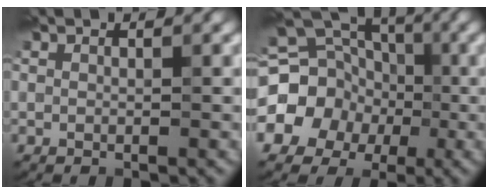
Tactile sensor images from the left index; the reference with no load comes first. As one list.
[{"total": 12.5, "force": [-2.8, 11.3, 4.4], "torque": [-0.109, 0.009, -0.075]}]